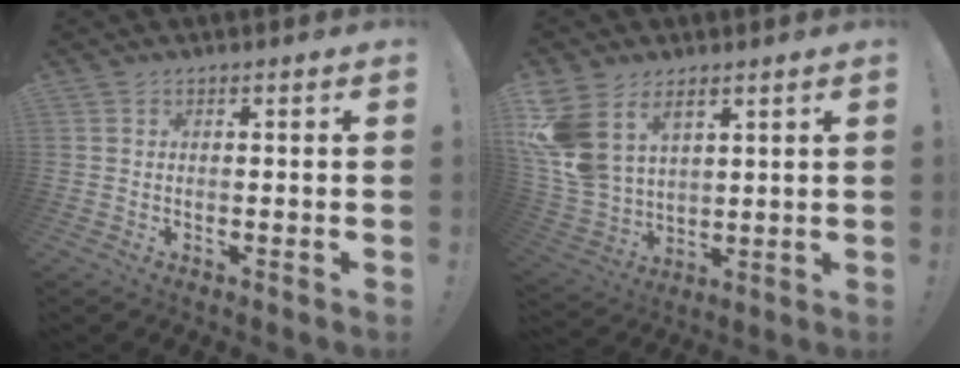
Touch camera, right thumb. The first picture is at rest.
{"total": 13.5, "force": [6.5, 9.4, 7.2], "torque": [-0.159, -0.039, 0.128]}